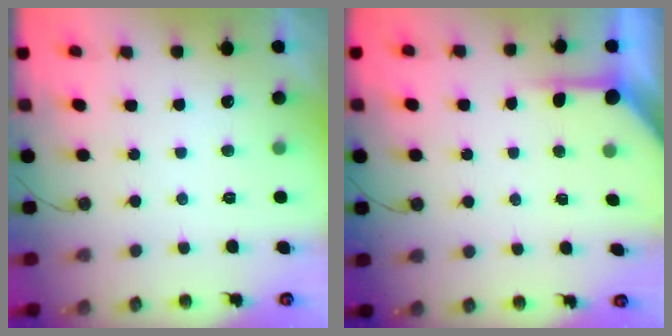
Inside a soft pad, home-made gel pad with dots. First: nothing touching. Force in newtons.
{"total": 5.1, "press": 5.1, "slide": 0.4}